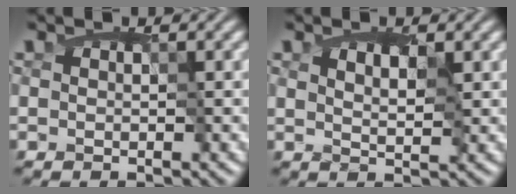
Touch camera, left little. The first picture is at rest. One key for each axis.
{"total": 1.8, "fx": 0.5, "fy": 0.8, "fz": 1.5, "tx": -0.027, "ty": 0.000, "tz": 0.008}